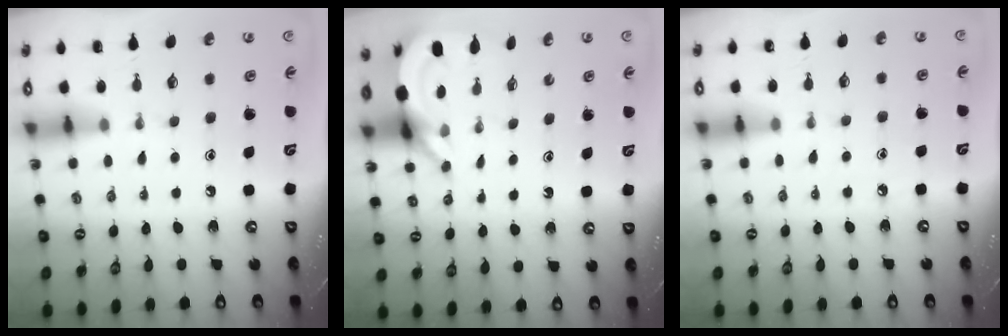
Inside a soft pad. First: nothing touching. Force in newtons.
{"total": 5.4, "press": 5.4, "slide": 0.6}
{"total": 4.2, "press": 4.2, "slide": 0.6}